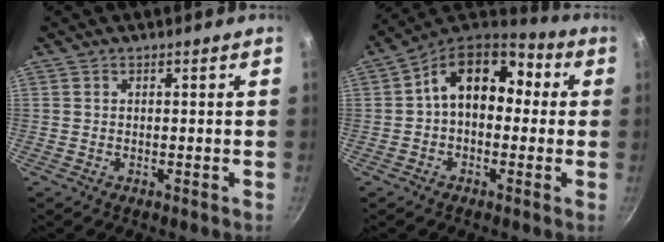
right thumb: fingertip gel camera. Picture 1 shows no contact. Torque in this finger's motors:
{"motor_torque": [0.64, 2.88, 1.34, -0.39, 0.17]}